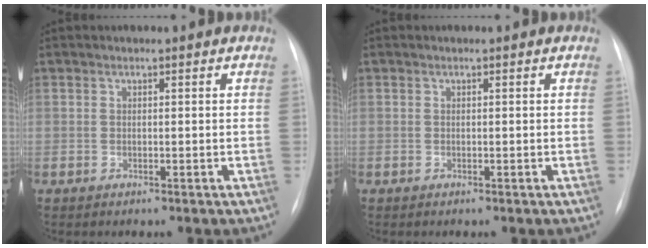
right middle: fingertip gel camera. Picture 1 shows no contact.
{"total": 0.0}